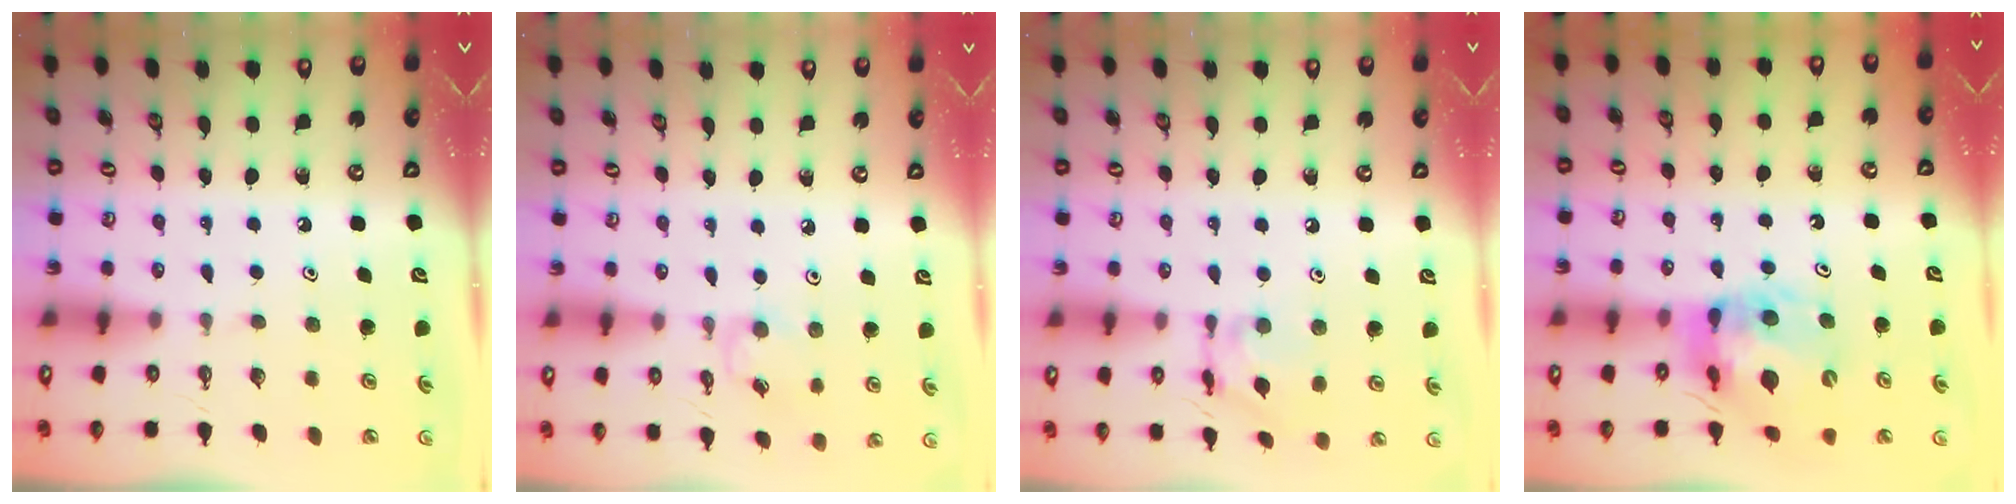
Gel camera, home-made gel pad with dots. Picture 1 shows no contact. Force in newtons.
{"total": 2.8, "press": 2.8, "slide": 0.4}
{"total": 11.6, "press": 11.6, "slide": 0.9}
{"total": 14.8, "press": 14.7, "slide": 1.7}